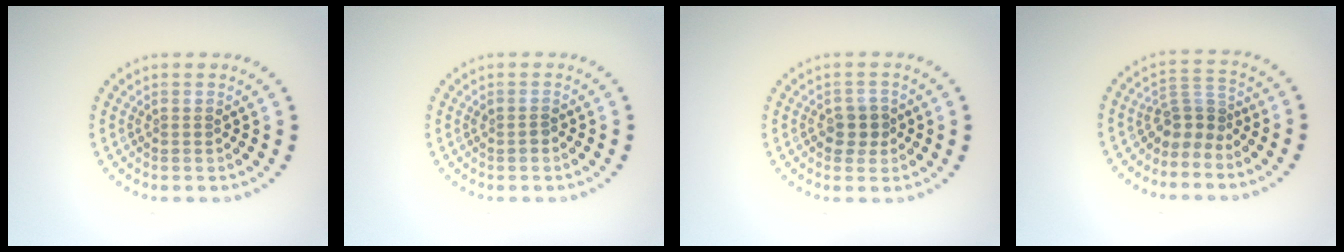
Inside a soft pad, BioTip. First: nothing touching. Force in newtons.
{"total": 0.7, "press": 0.7, "slide": 0.1}
{"total": 1.7, "press": 1.6, "slide": 0.6}
{"total": 2.8, "press": 1.7, "slide": 2.2}